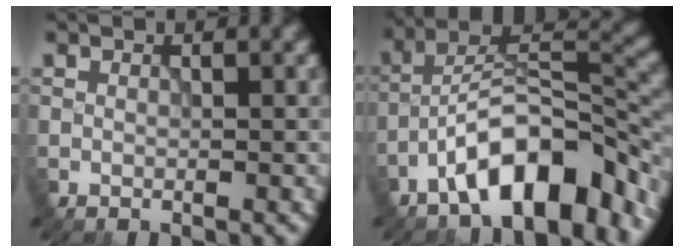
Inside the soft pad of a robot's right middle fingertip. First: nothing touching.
{"total": 10.1, "force": [-6.2, 3.8, 7.1], "torque": [-0.100, 0.018, -0.114]}